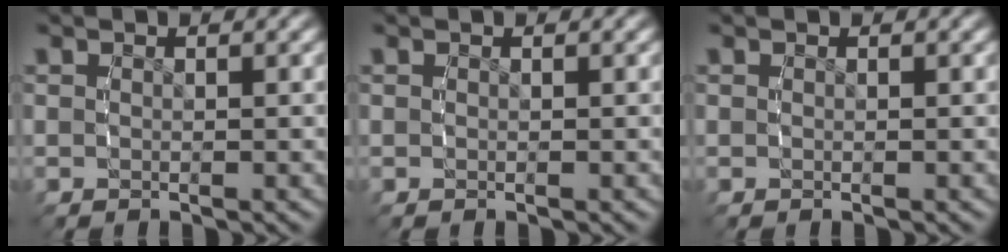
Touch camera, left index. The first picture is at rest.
{"total": 0.0}
{"total": 0.0}